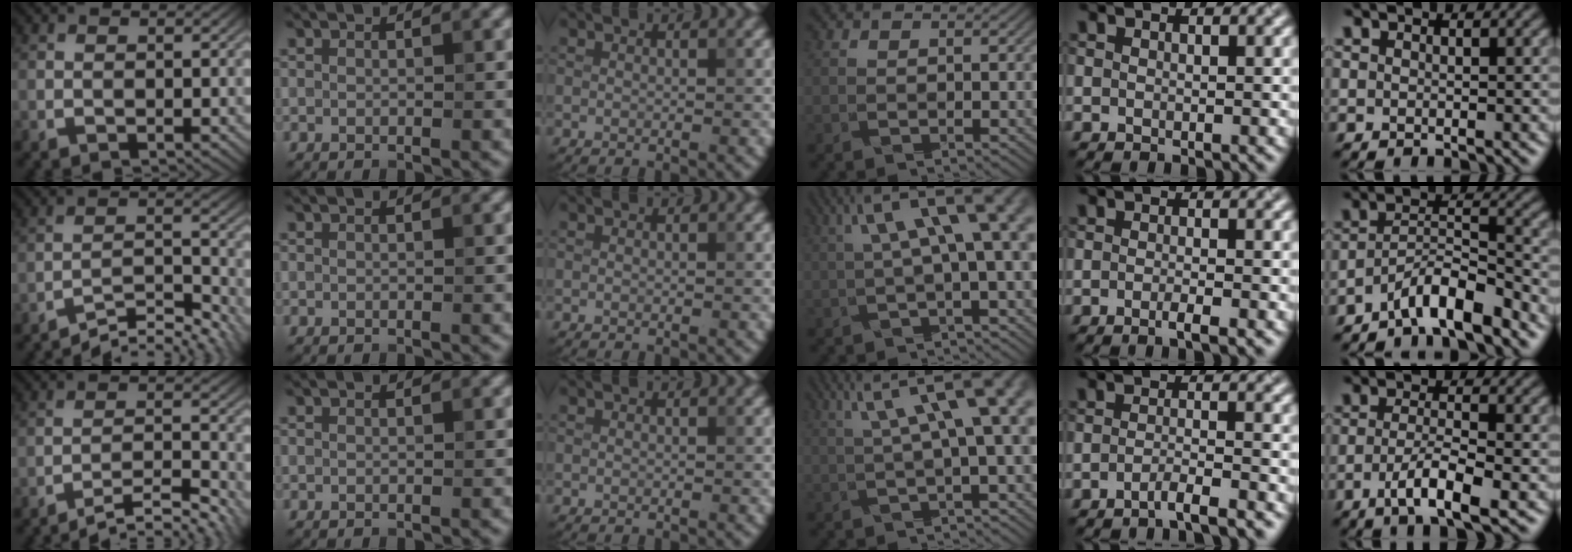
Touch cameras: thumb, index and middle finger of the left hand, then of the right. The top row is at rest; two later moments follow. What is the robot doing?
{"motion": "pour", "object": "sugar"}